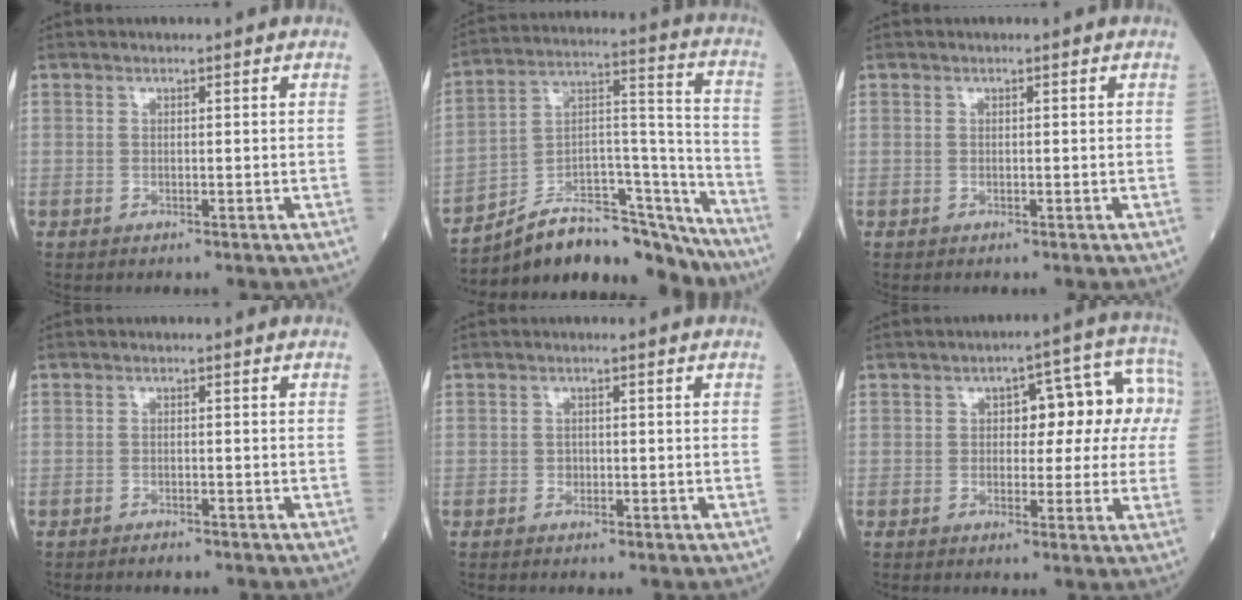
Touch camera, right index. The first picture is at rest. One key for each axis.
{"total": 22.0, "fx": -19.4, "fy": 5.7, "fz": 8.7, "tx": -0.113, "ty": 0.046, "tz": -0.302}
{"total": 0.0}
{"total": 1.6, "fx": -1.4, "fy": 0.3, "fz": 0.5, "tx": -0.011, "ty": -0.001, "tz": -0.017}
{"total": 0.9, "fx": -0.4, "fy": 0.8, "fz": 0.3, "tx": -0.001, "ty": 0.005, "tz": -0.009}
{"total": 9.9, "fx": 1.4, "fy": 4.8, "fz": 8.6, "tx": -0.090, "ty": 0.051, "tz": 0.016}